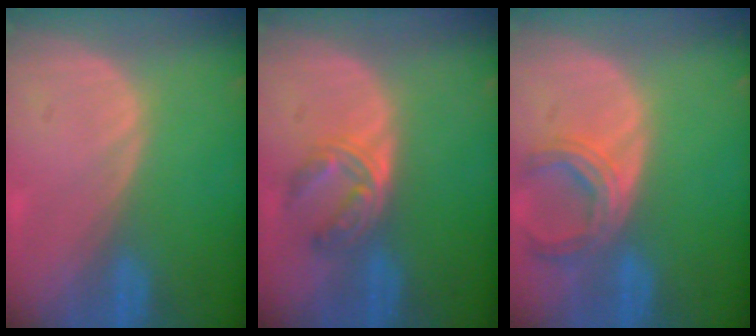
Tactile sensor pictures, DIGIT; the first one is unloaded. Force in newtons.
{"total": 5.6, "press": 4.7, "slide": 3.0}
{"total": 5.9, "press": 5.5, "slide": 2.2}